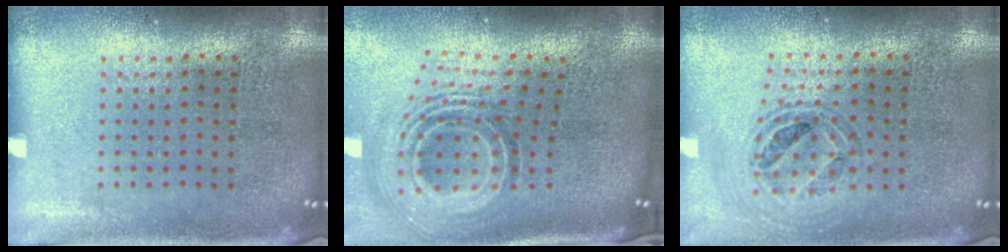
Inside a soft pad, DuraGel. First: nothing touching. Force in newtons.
{"total": 2.3, "press": 1.5, "slide": 1.7}
{"total": 0.8, "press": 0.8, "slide": 0.1}